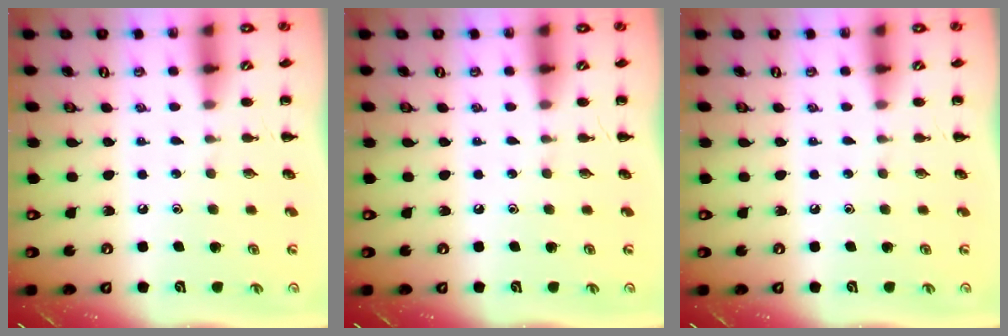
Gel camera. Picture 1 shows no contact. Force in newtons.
{"total": 0.0}
{"total": 0.0}